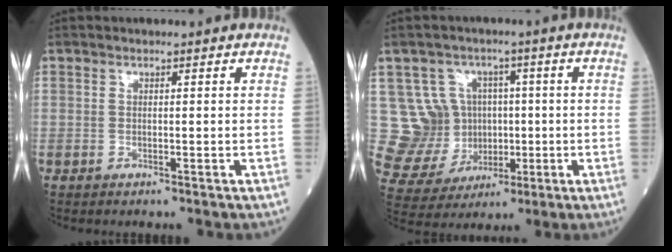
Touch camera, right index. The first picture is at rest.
{"total": 10.3, "force": [1.1, 9.9, 2.7], "torque": [-0.061, 0.036, 0.044]}